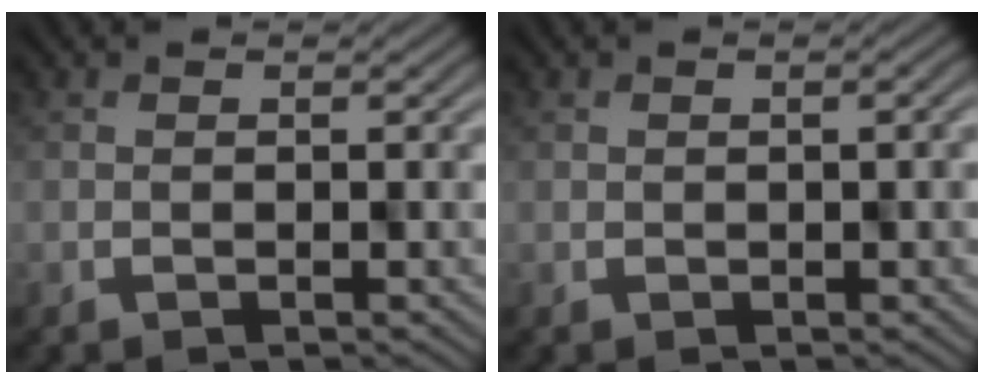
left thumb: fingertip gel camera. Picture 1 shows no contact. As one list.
[{"total": 0.7, "force": [-0.2, 0.3, 0.6], "torque": [-0.007, 0.000, 0.000]}]